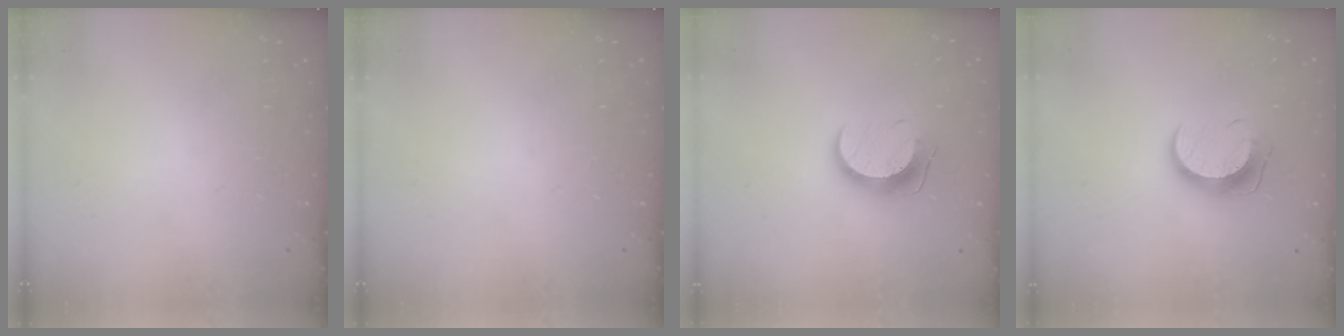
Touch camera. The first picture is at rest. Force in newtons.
{"total": 0.0}
{"total": 10.0, "press": 10.0, "slide": 0.4}
{"total": 10.1, "press": 10.1, "slide": 0.1}